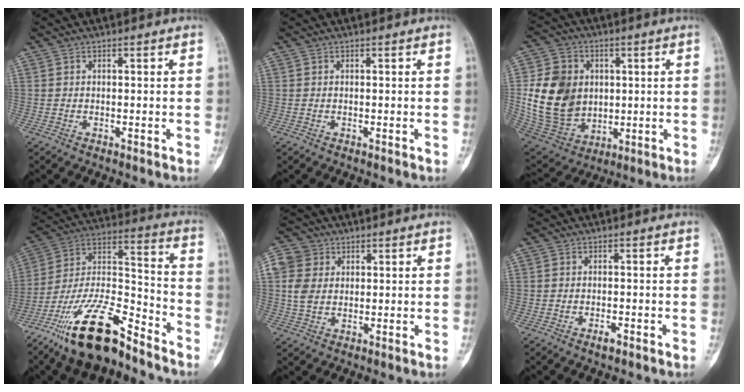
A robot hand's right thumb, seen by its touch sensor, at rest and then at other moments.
{"total": 0.0}
{"total": 17.7, "force": [1.4, 14.4, 10.2], "torque": [-0.163, -0.002, 0.046]}
{"total": 21.3, "force": [-15.7, 6.3, 12.9], "torque": [-0.253, 0.079, -0.287]}
{"total": 6.4, "force": [1.3, 5.5, 3.0], "torque": [-0.055, 0.005, 0.022]}
{"total": 1.6, "force": [-1.0, 0.5, 1.1], "torque": [-0.020, 0.003, -0.019]}